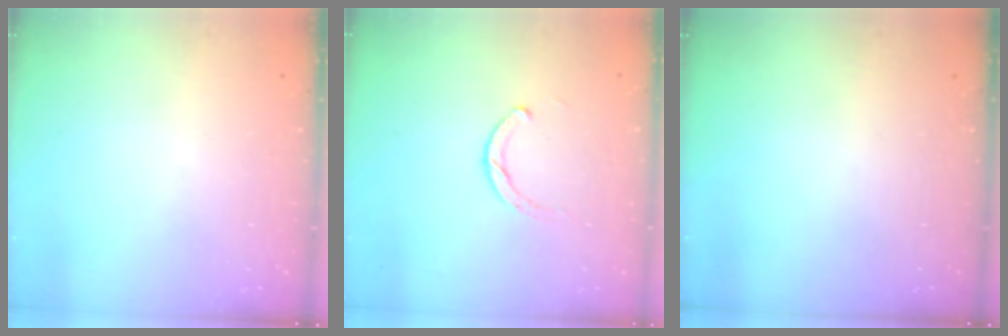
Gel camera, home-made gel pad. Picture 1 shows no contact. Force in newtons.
{"total": 1.8, "press": 1.8, "slide": 0.2}
{"total": 0.0}